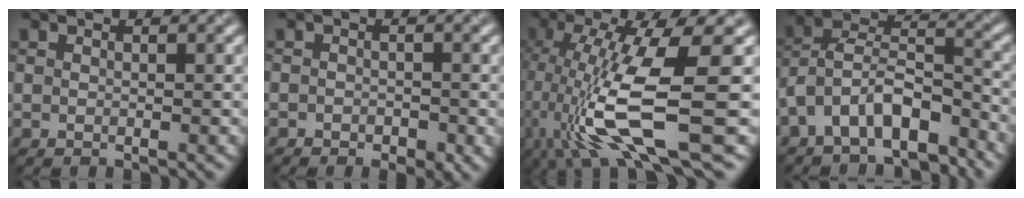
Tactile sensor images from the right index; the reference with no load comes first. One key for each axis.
{"total": 1.6, "fx": -1.4, "fy": 0.6, "fz": 0.5, "tx": -0.017, "ty": -0.004, "tz": -0.009}
{"total": 12.0, "fx": -3.2, "fy": 2.9, "fz": 11.2, "tx": -0.223, "ty": -0.012, "tz": -0.042}
{"total": 7.7, "fx": -5.6, "fy": 3.2, "fz": 4.1, "tx": -0.071, "ty": 0.013, "tz": -0.099}